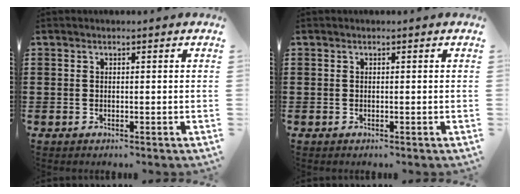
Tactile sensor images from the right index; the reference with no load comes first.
{"total": 0.0}